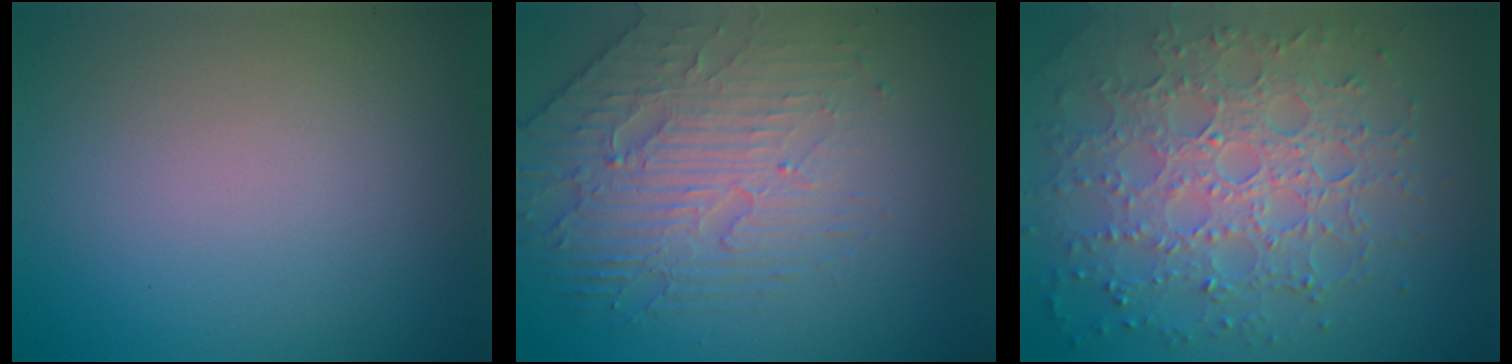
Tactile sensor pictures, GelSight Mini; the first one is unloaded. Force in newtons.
{"total": 4.6, "press": 4.2, "slide": 1.9}
{"total": 7.9, "press": 5.7, "slide": 5.4}